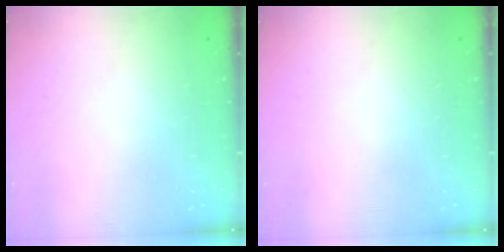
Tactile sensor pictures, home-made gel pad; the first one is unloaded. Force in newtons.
{"total": 0.0}